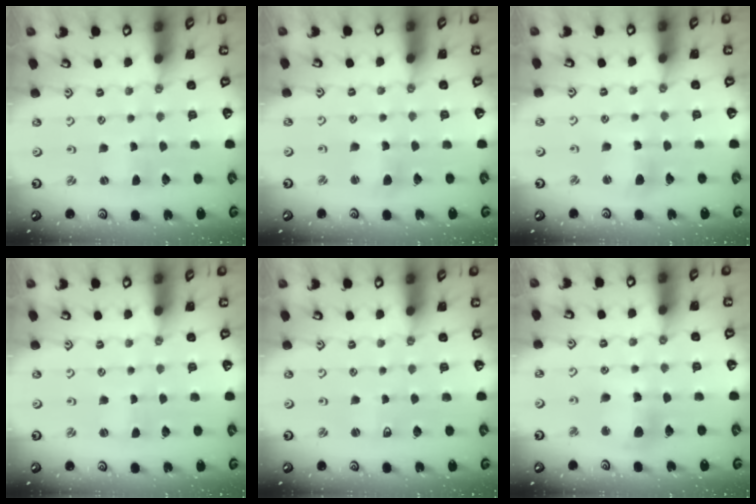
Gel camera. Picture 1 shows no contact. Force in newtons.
{"total": 5.0, "press": 4.9, "slide": 0.7}
{"total": 6.9, "press": 6.8, "slide": 1.1}
{"total": 0.0}
{"total": 1.7, "press": 1.7, "slide": 0.3}
{"total": 10.7, "press": 10.6, "slide": 1.3}